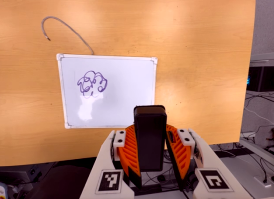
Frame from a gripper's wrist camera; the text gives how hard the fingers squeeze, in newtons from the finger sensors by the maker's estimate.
{"total": 8.4, "left": 7.7, "right": 9.1}